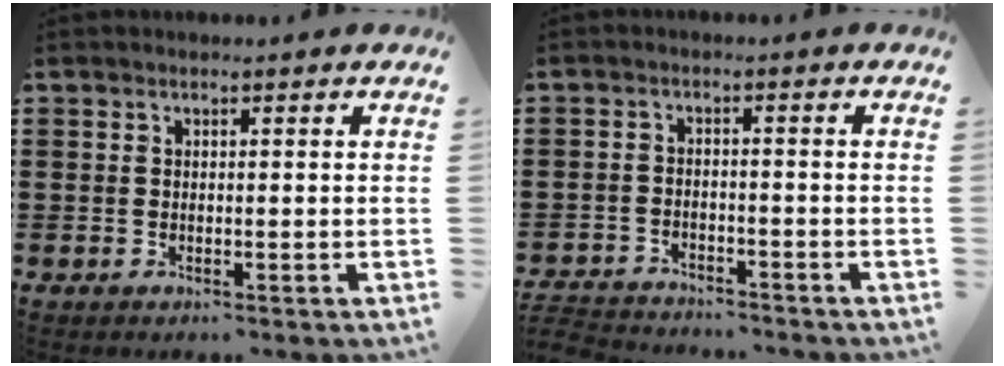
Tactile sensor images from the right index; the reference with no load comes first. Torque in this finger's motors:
{"motor_torque": [-2.14, 0.00, -1.05, -0.21]}